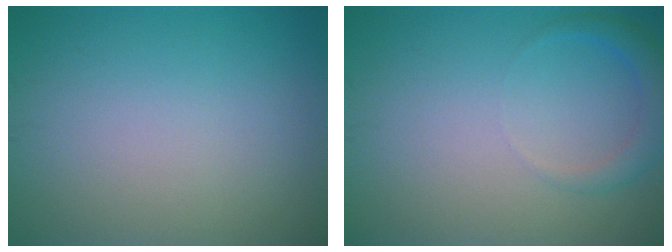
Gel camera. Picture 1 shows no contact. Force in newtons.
{"total": 2.2, "press": 2.2, "slide": 0.2}